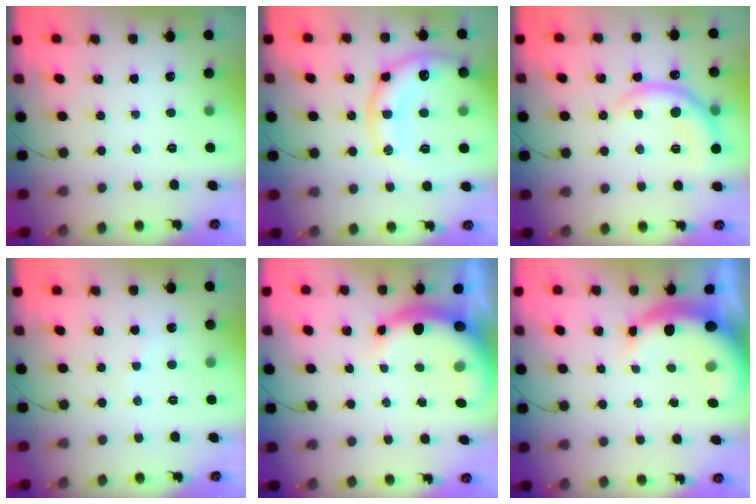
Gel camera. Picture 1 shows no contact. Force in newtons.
{"total": 17.2, "press": 17.1, "slide": 2.0}
{"total": 8.2, "press": 8.2, "slide": 0.5}
{"total": 4.0, "press": 3.9, "slide": 0.8}
{"total": 8.8, "press": 8.7, "slide": 1.1}
{"total": 8.3, "press": 8.1, "slide": 1.5}